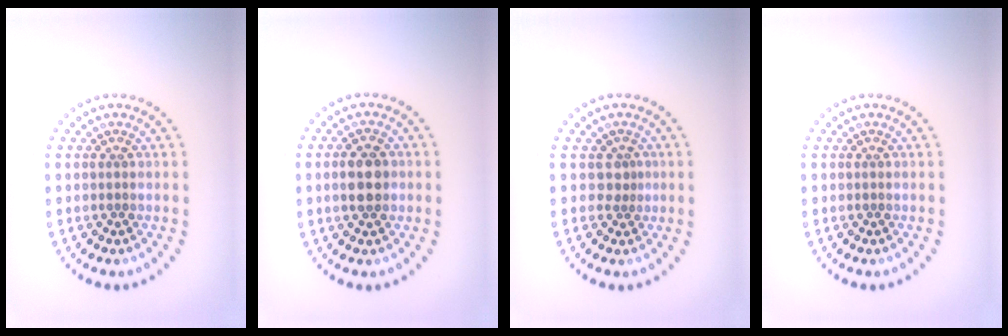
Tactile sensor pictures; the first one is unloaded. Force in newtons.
{"total": 2.9, "press": 2.9, "slide": 0.1}
{"total": 1.0, "press": 0.6, "slide": 0.8}
{"total": 0.0}